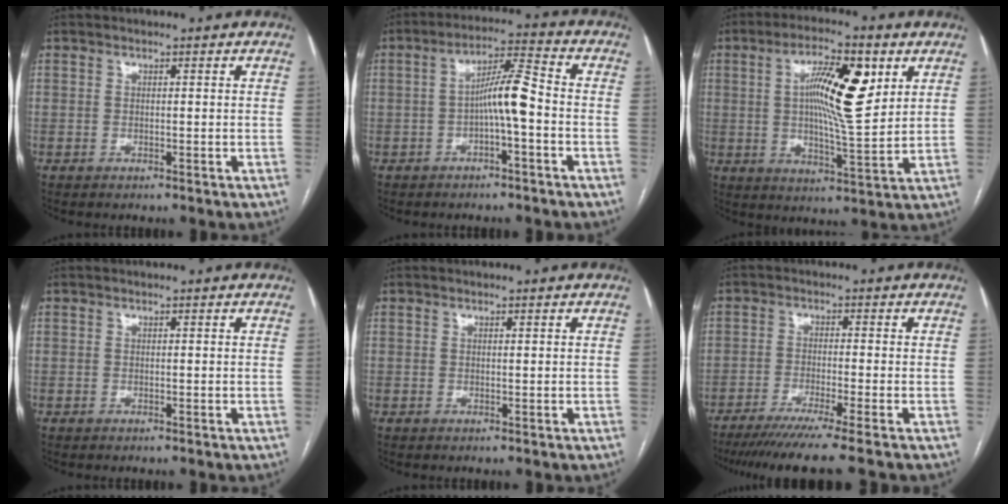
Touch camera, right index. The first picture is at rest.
{"total": 6.9, "force": [-1.5, 0.6, 6.7], "torque": [-0.118, 0.023, -0.027]}
{"total": 13.0, "force": [3.8, 2.6, 12.1], "torque": [-0.208, 0.008, 0.061]}
{"total": 0.0}
{"total": 0.0}
{"total": 9.4, "force": [-7.6, -1.9, 5.2], "torque": [-0.063, -0.032, -0.119]}